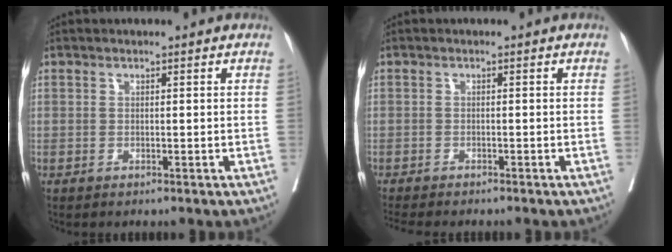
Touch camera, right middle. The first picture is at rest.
{"total": 8.0, "force": [-7.1, 1.0, 3.6], "torque": [-0.040, -0.009, -0.100]}